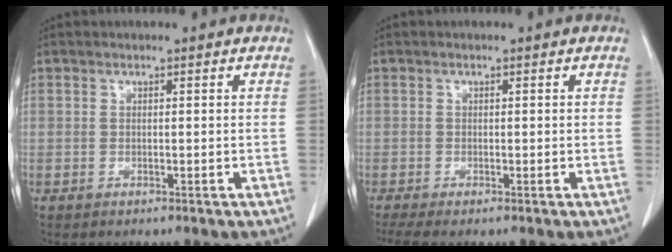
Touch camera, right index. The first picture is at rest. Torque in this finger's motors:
{"motor_torque": [0.28, -0.27, 0.15, 0.04]}